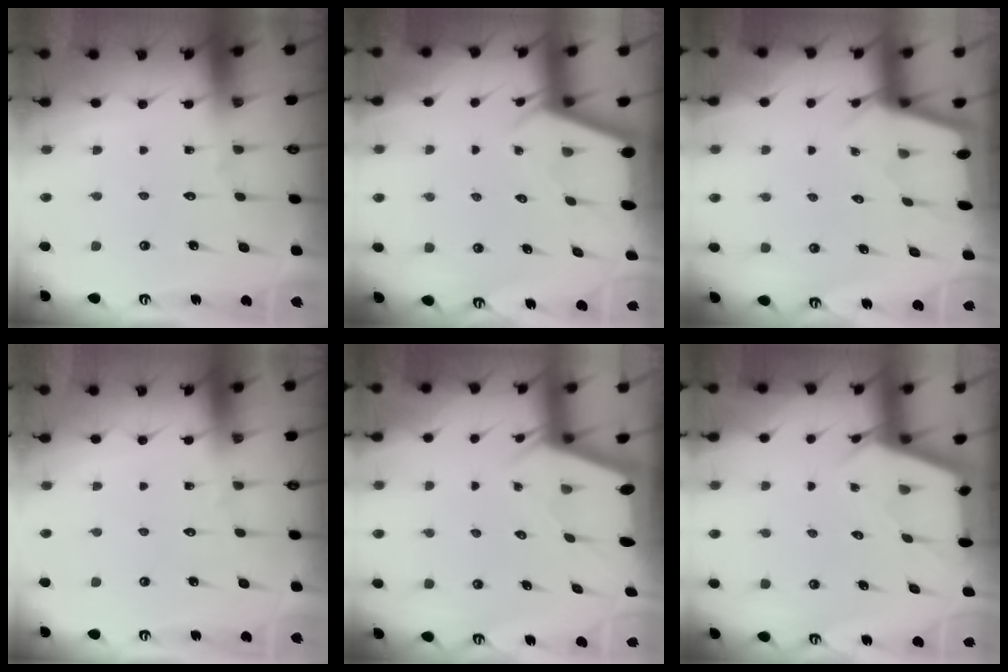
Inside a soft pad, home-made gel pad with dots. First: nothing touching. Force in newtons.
{"total": 2.4, "press": 2.4, "slide": 0.3}
{"total": 2.1, "press": 2.0, "slide": 0.3}
{"total": 0.0}
{"total": 2.1, "press": 2.0, "slide": 0.3}
{"total": 2.9, "press": 2.8, "slide": 0.3}